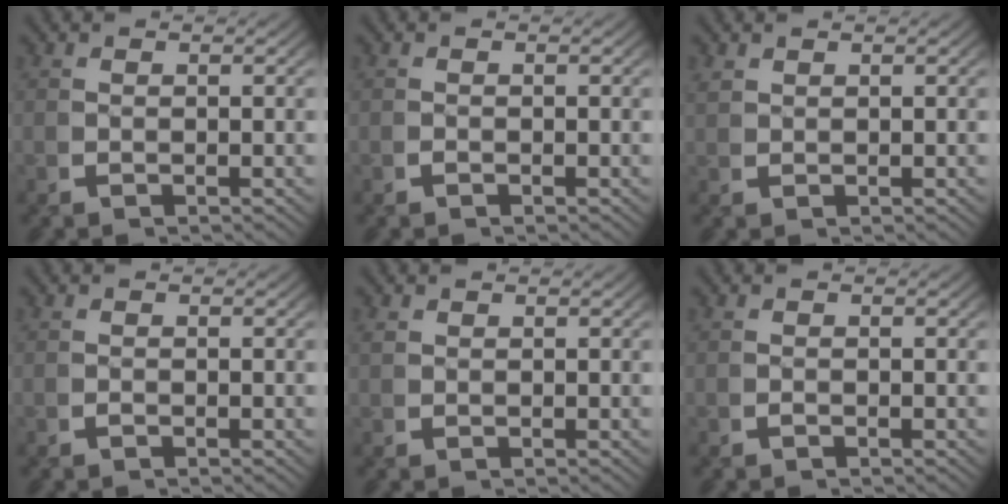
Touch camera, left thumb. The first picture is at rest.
{"total": 0.0}
{"total": 1.1, "force": [1.1, 0.1, 0.1], "torque": [-0.002, 0.002, 0.027]}
{"total": 0.0}
{"total": 0.7, "force": [0.6, 0.3, 0.2], "torque": [-0.006, -0.002, 0.017]}
{"total": 0.0}